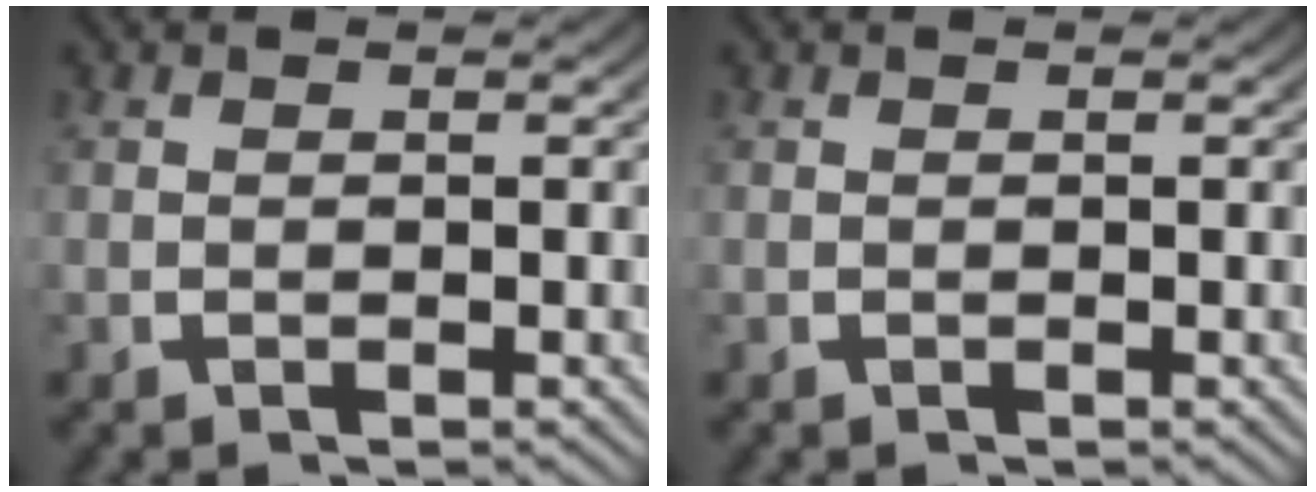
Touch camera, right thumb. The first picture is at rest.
{"total": 0.0}